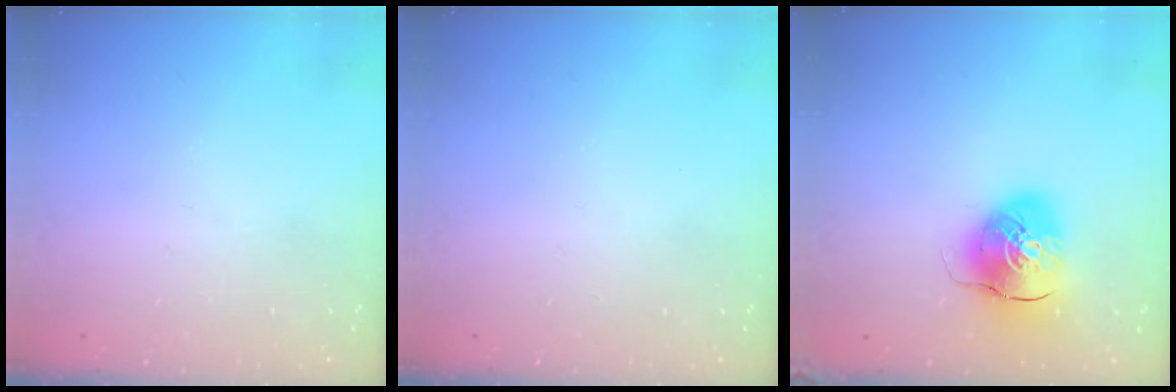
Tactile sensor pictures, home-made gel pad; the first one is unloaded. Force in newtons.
{"total": 0.0}
{"total": 10.8, "press": 10.6, "slide": 2.0}